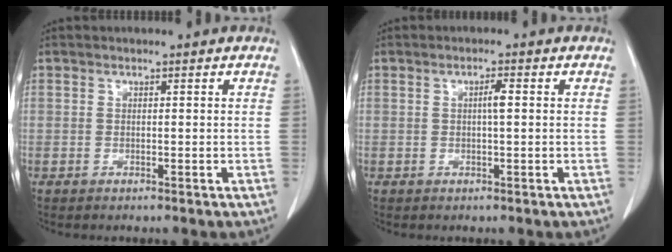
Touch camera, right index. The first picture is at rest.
{"total": 1.8, "force": [0.2, 0.1, 1.8], "torque": [-0.030, 0.003, 0.002]}